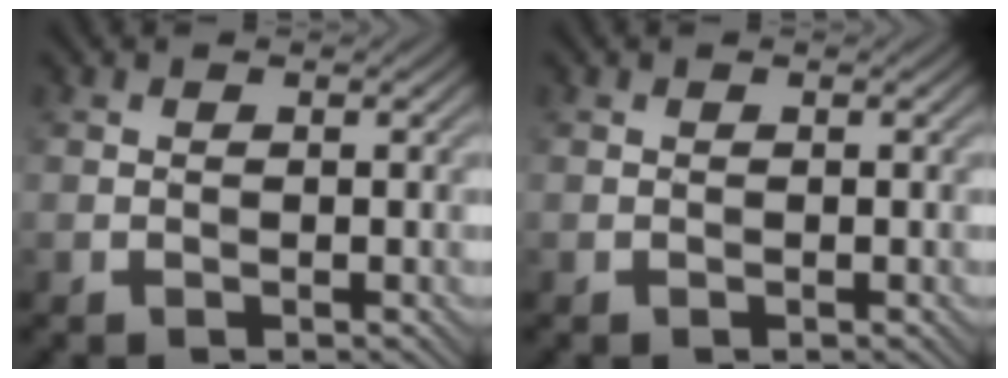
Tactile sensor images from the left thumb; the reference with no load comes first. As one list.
[{"total": 0.0}]